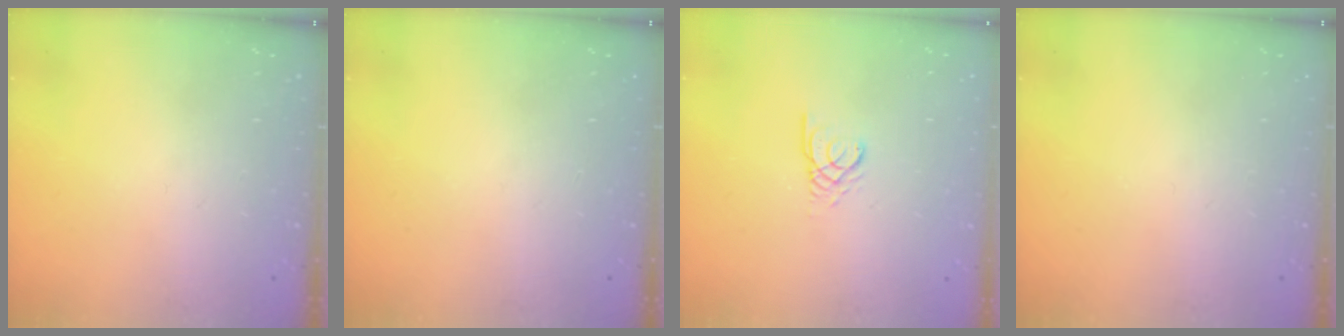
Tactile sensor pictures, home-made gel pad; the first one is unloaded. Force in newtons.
{"total": 0.0}
{"total": 2.4, "press": 2.4, "slide": 0.1}
{"total": 0.0}